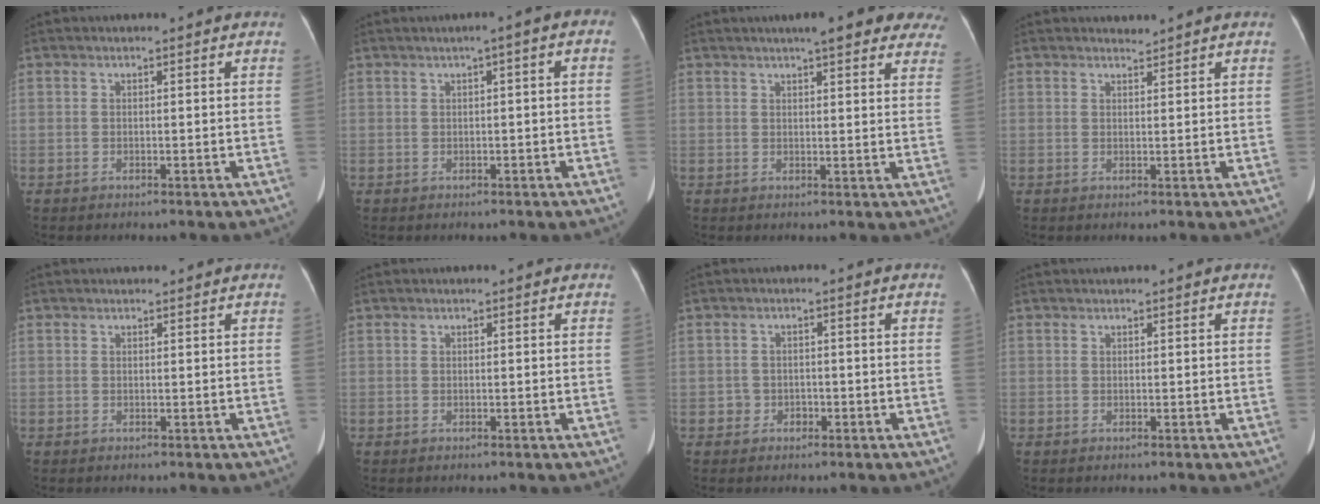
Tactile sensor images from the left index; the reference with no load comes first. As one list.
[{"total": 2.7, "force": [0.4, 0.4, 2.7], "torque": [-0.033, 0.013, 0.002]}, {"total": 13.1, "force": [10.7, 2.7, 7.0], "torque": [-0.066, 0.017, 0.113]}, {"total": 1.0, "force": [0.9, -0.2, -0.2], "torque": [-0.006, 0.000, 0.018]}, {"total": 0.9, "force": [0.8, 0.6, 0.1], "torque": [-0.003, 0.012, 0.010]}, {"total": 0.0}, {"total": 1.8, "force": [-1.0, 1.4, 0.0], "torque": [0.001, 0.003, -0.017]}, {"total": 0.9, "force": [0.7, 0.4, 0.3], "torque": [-0.004, 0.018, 0.009]}]